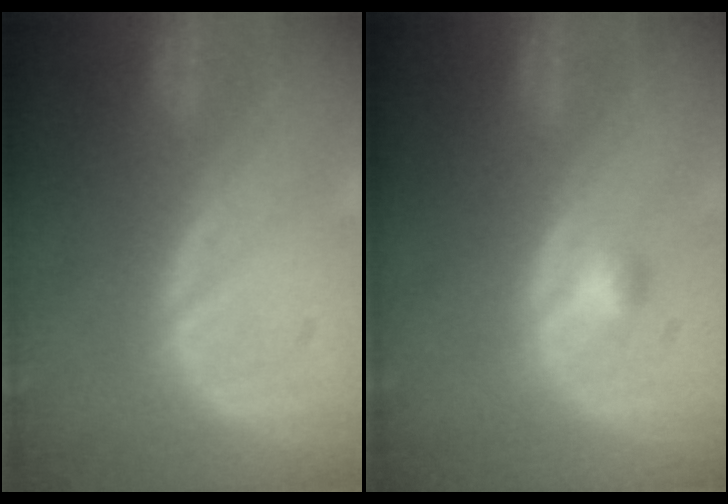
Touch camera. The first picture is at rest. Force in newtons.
{"total": 1.8, "press": 1.6, "slide": 0.9}